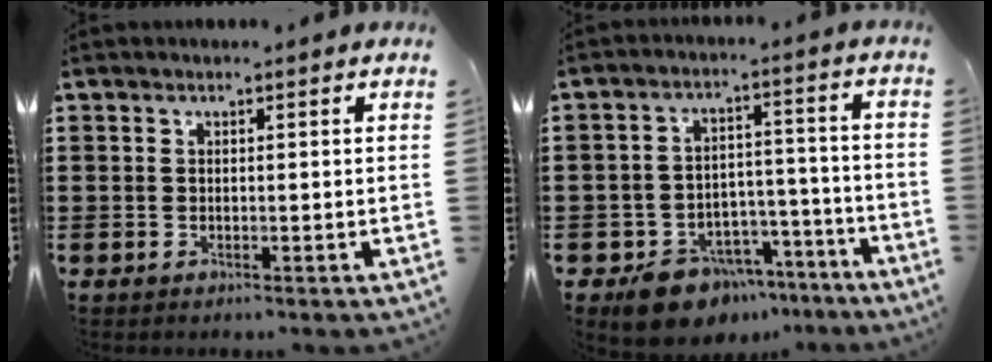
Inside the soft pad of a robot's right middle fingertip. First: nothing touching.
{"total": 8.4, "force": [-7.0, 4.4, 1.6], "torque": [-0.023, 0.043, -0.125]}